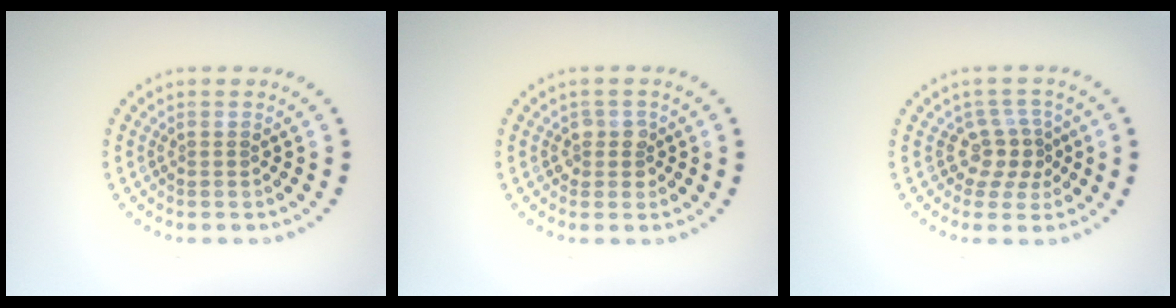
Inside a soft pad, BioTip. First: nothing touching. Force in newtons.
{"total": 1.8, "press": 1.6, "slide": 0.7}
{"total": 2.9, "press": 2.1, "slide": 2.0}